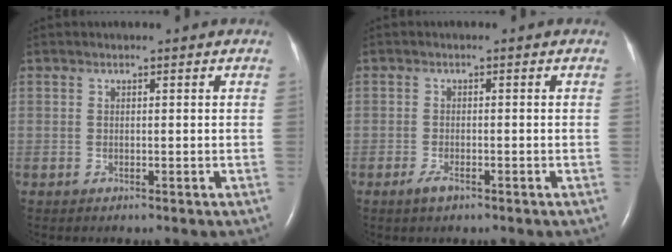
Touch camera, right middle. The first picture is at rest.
{"total": 1.9, "force": [-1.2, 0.6, 1.3], "torque": [-0.033, -0.003, -0.021]}